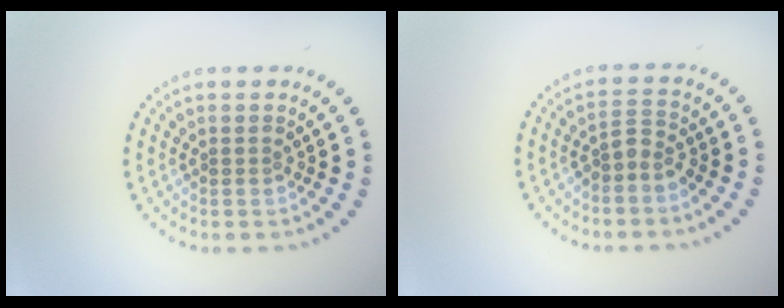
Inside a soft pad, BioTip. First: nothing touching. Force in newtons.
{"total": 1.8, "press": 1.4, "slide": 1.2}